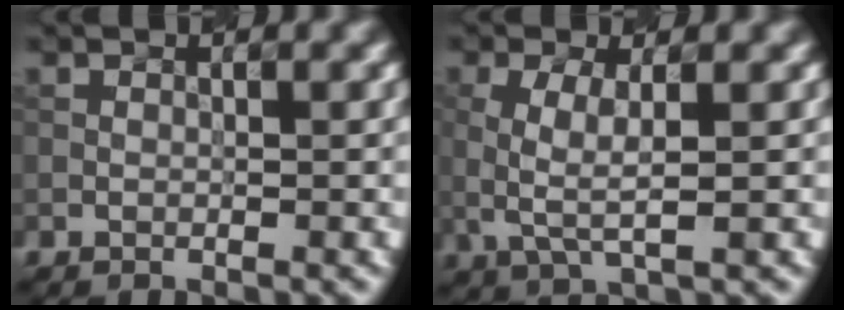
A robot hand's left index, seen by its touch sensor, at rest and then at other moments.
{"total": 2.7, "force": [0.1, 0.8, 2.6], "torque": [-0.074, 0.004, 0.007]}